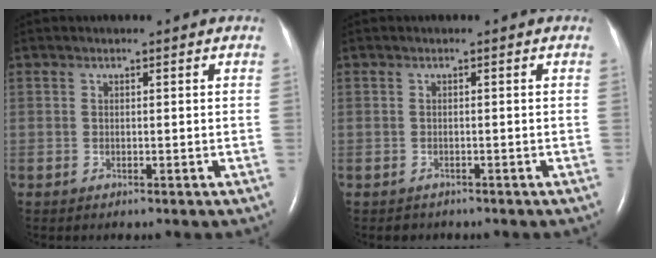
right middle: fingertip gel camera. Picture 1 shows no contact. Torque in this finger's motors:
{"motor_torque": [0.01, 0.02, 0.00, 0.00]}